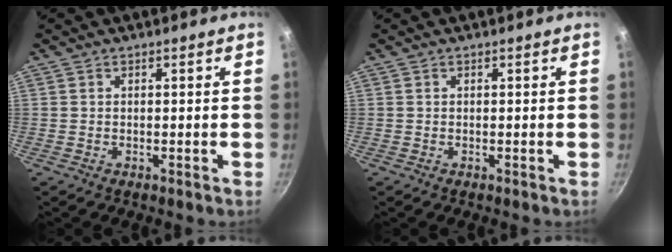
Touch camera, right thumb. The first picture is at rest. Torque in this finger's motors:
{"motor_torque": [0.01, 0.01, 0.00, 0.00, 0.00]}